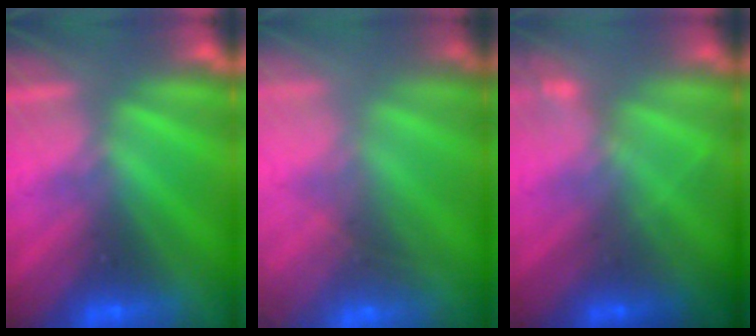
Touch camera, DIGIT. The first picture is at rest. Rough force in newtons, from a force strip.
{"total": 7.1}
{"total": 2.1}